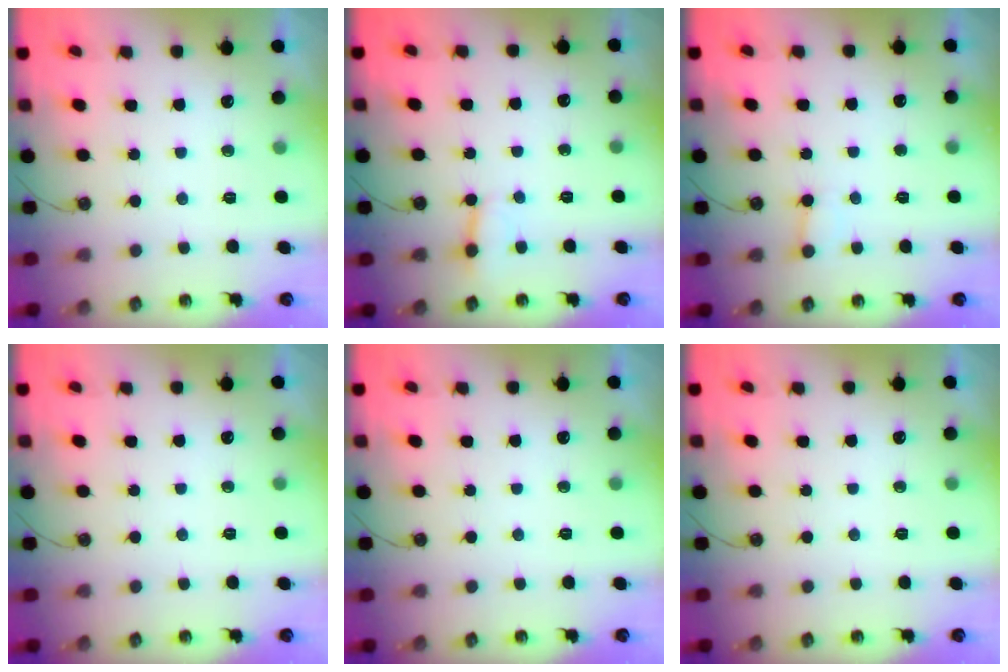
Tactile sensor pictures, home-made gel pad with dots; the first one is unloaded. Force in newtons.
{"total": 3.3, "press": 3.3, "slide": 0.2}
{"total": 3.8, "press": 3.7, "slide": 0.3}
{"total": 0.0}
{"total": 0.0}
{"total": 0.0}